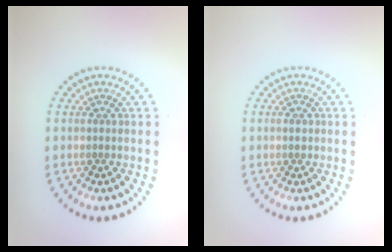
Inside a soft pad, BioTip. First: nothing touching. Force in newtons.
{"total": 1.0, "press": 0.9, "slide": 0.1}